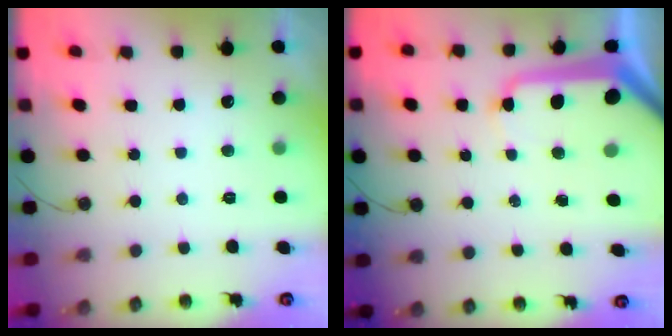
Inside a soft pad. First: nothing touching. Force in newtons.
{"total": 14.6, "press": 14.5, "slide": 1.5}